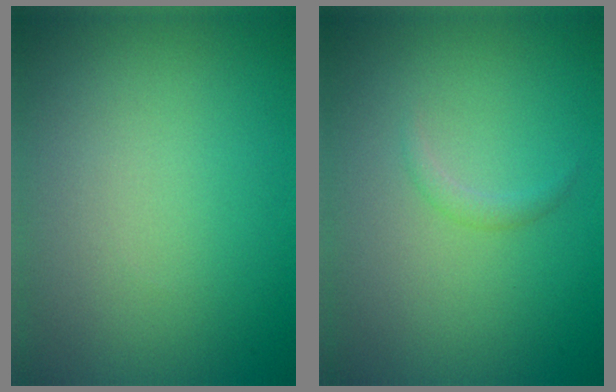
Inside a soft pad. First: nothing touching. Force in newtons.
{"total": 0.8, "press": 0.8, "slide": 0.1}